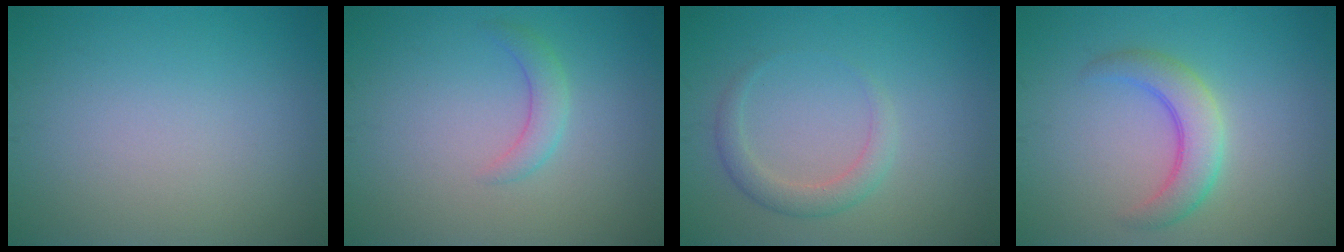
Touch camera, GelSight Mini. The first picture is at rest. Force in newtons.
{"total": 1.8, "press": 1.8, "slide": 0.1}
{"total": 2.1, "press": 2.1, "slide": 0.1}
{"total": 3.8, "press": 3.8, "slide": 0.1}